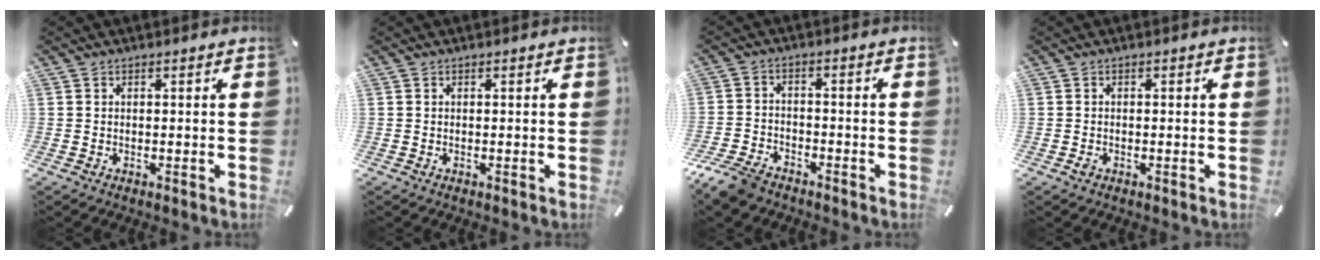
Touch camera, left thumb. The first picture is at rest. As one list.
[{"total": 0.0}, {"total": 6.8, "force": [-5.7, 2.9, 2.3], "torque": [-0.059, 0.021, -0.114]}, {"total": 0.8, "force": [-0.3, 0.6, 0.4], "torque": [-0.006, 0.001, -0.007]}]